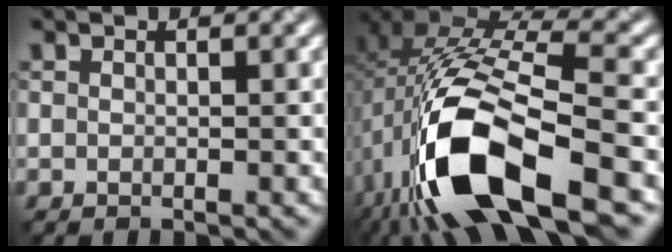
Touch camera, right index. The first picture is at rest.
{"total": 15.2, "force": [-5.7, 6.4, 12.5], "torque": [-0.258, -0.022, -0.096]}